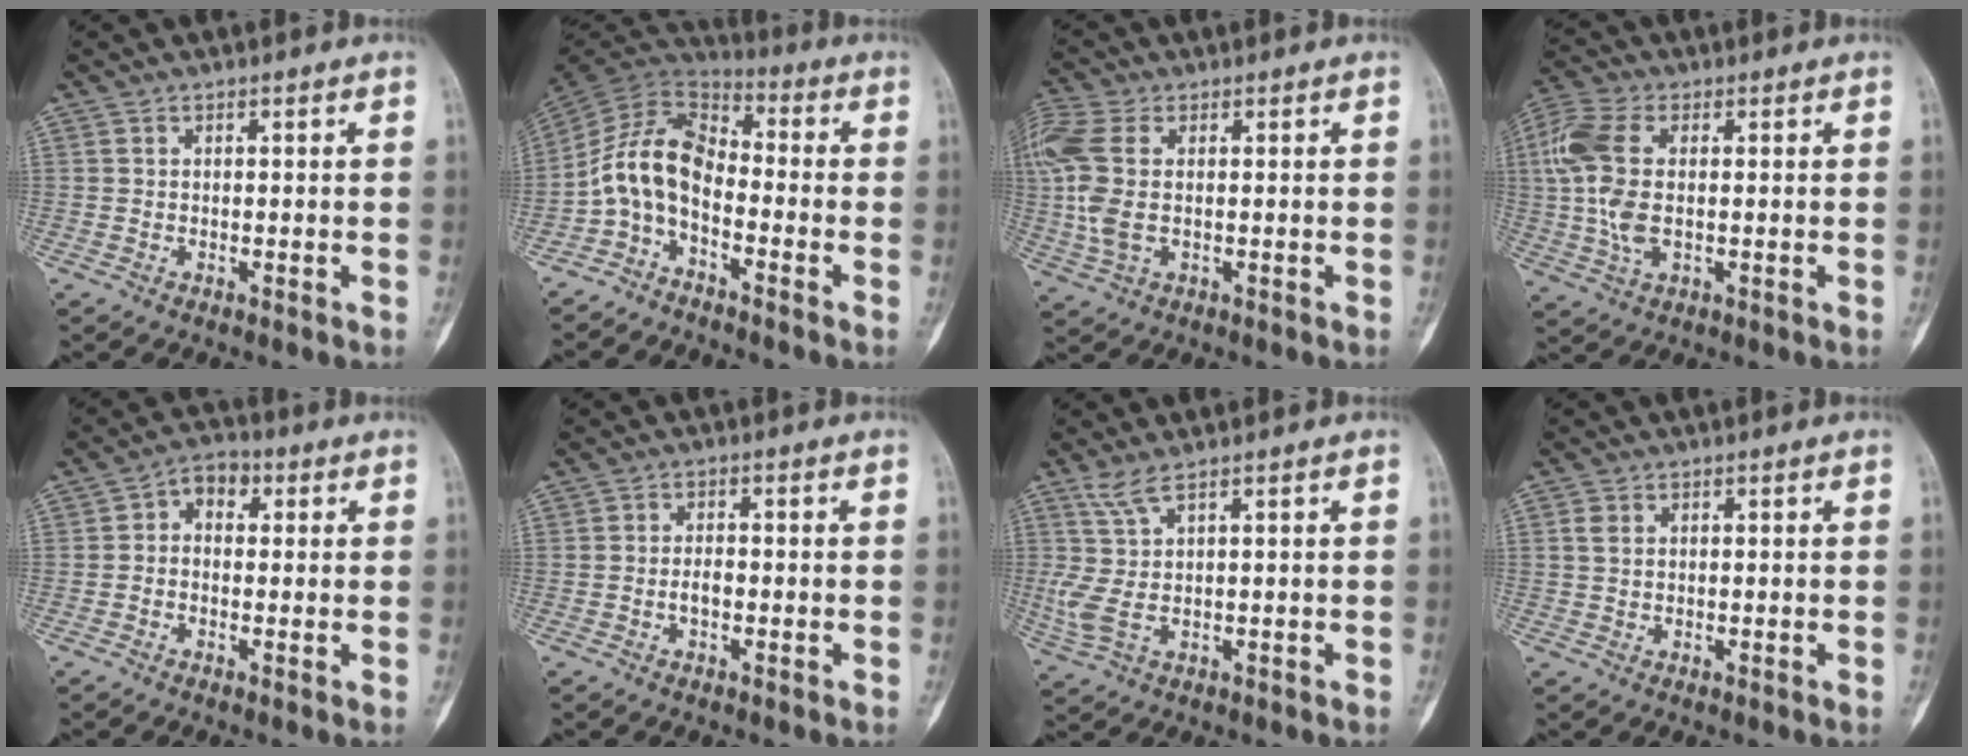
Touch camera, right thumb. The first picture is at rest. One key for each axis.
{"total": 10.3, "fx": -3.5, "fy": 6.1, "fz": 7.5, "tx": -0.140, "ty": 0.068, "tz": -0.081}
{"total": 10.6, "fx": 1.1, "fy": 5.9, "fz": 8.7, "tx": -0.239, "ty": 0.010, "tz": 0.025}
{"total": 11.8, "fx": 1.1, "fy": 6.4, "fz": 9.8, "tx": -0.242, "ty": 0.010, "tz": 0.019}
{"total": 4.7, "fx": 0.8, "fy": 3.4, "fz": 3.1, "tx": -0.028, "ty": 0.015, "tz": 0.000}
{"total": 1.6, "fx": -0.6, "fy": 1.0, "fz": 1.1, "tx": -0.016, "ty": 0.004, "tz": -0.012}
{"total": 4.9, "fx": 2.1, "fy": 0.9, "fz": 4.3, "tx": -0.123, "ty": -0.006, "tz": 0.057}
{"total": 2.0, "fx": 0.7, "fy": 1.4, "fz": 1.3, "tx": -0.027, "ty": 0.003, "tz": 0.018}